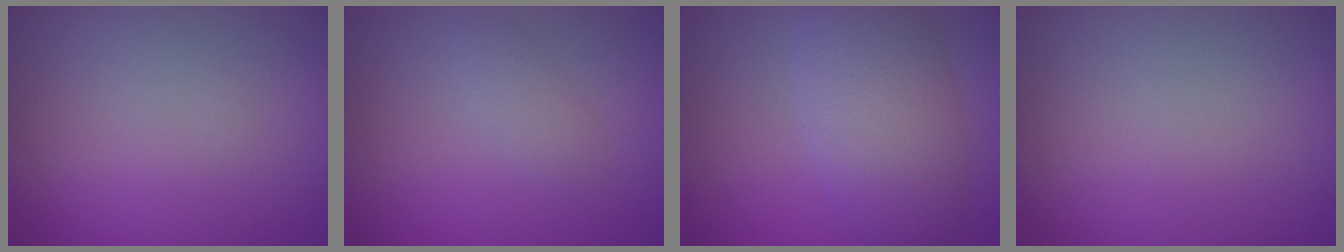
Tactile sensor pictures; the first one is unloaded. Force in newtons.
{"total": 1.3, "press": 1.3, "slide": 0.0}
{"total": 6.6, "press": 6.6, "slide": 0.5}
{"total": 0.0}